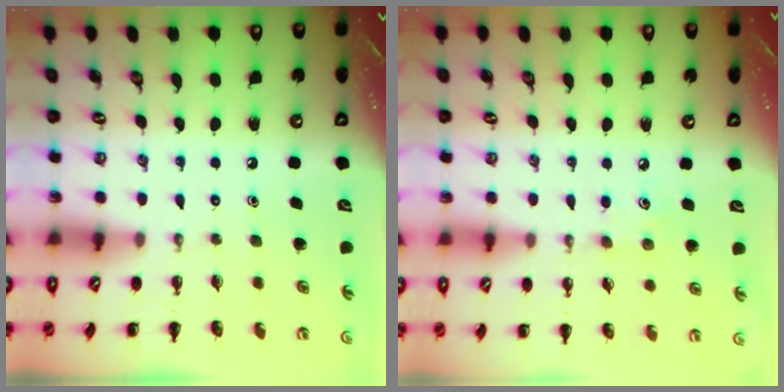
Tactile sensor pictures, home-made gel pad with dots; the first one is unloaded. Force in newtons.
{"total": 5.7, "press": 5.4, "slide": 1.8}